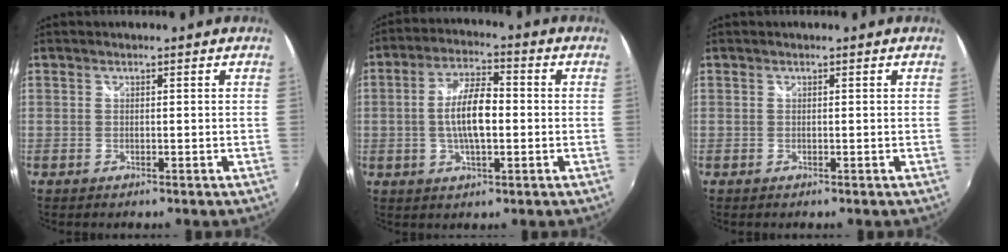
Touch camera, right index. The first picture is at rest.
{"total": 9.0, "force": [-0.8, 3.3, 8.4], "torque": [-0.161, 0.007, -0.014]}
{"total": 0.0}